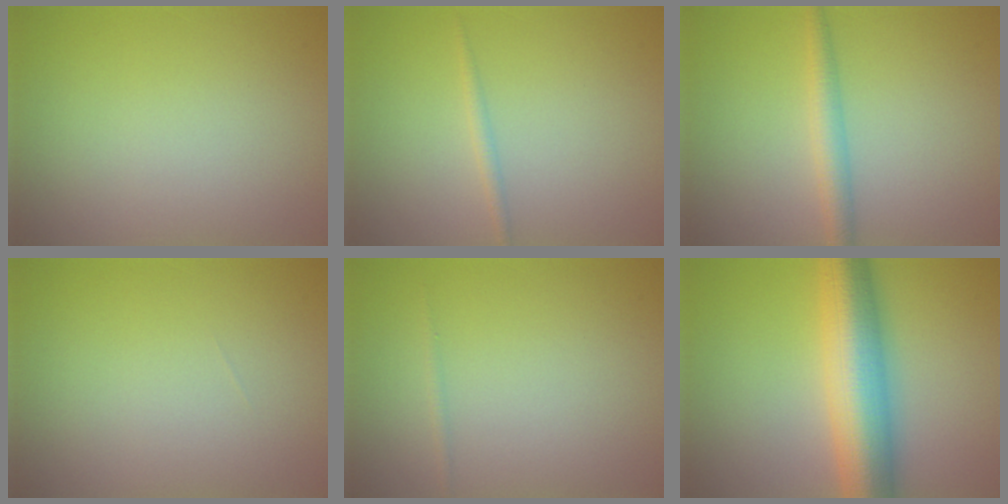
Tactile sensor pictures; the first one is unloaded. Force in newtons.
{"total": 0.9, "press": 0.9, "slide": 0.0}
{"total": 2.3, "press": 2.3, "slide": 0.1}
{"total": 0.0}
{"total": 0.5, "press": 0.5, "slide": 0.0}
{"total": 9.8, "press": 9.8, "slide": 0.2}